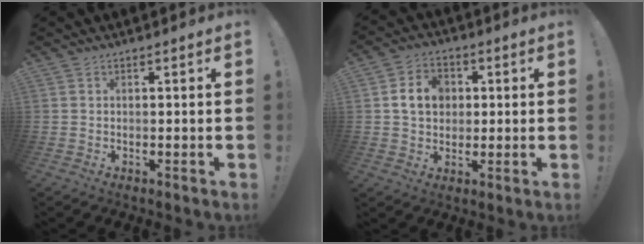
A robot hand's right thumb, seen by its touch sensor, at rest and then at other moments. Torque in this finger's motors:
{"motor_torque": [1.12, 1.09, 0.17, -0.03, 0.00]}